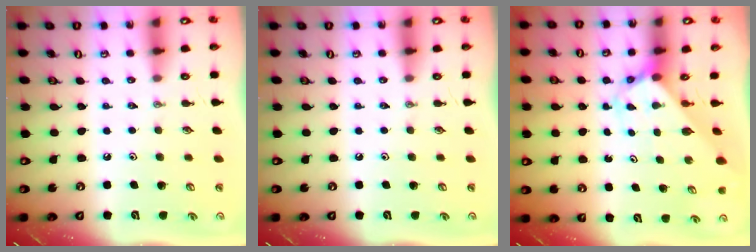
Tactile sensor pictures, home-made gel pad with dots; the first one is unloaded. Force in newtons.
{"total": 0.0}
{"total": 2.4, "press": 2.4, "slide": 0.2}